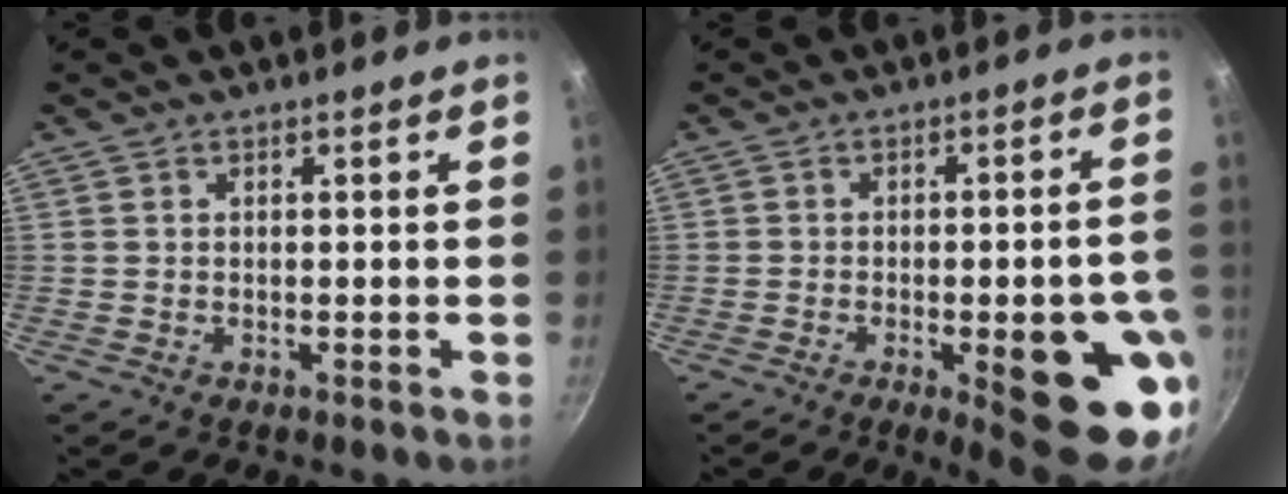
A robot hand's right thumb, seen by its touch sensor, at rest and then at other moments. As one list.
[{"total": 16.5, "force": [-5.2, 4.9, 14.9], "torque": [-0.155, 0.018, -0.060]}]